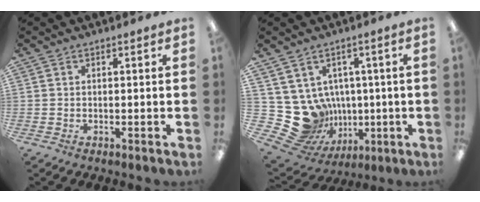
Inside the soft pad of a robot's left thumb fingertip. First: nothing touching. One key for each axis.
{"total": 12.1, "fx": -1.0, "fy": 11.5, "fz": 3.6, "tx": -0.101, "ty": -0.026, "tz": 0.006}